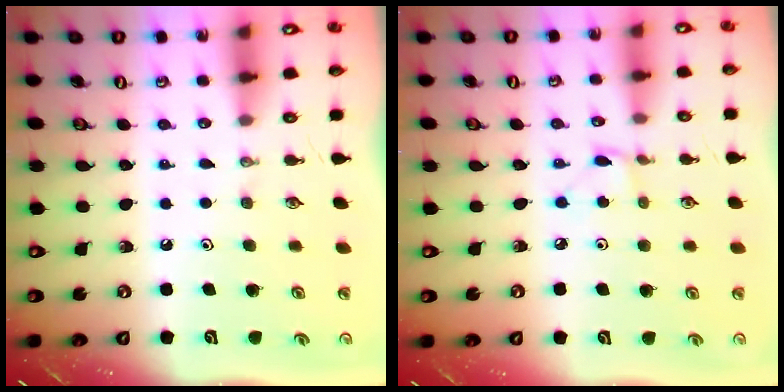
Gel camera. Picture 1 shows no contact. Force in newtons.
{"total": 2.0, "press": 2.0, "slide": 0.3}